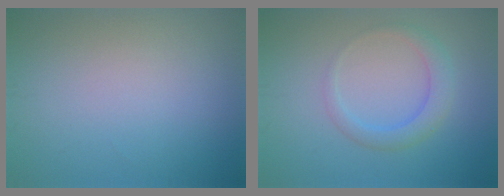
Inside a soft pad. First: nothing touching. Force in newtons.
{"total": 2.6, "press": 2.6, "slide": 0.1}